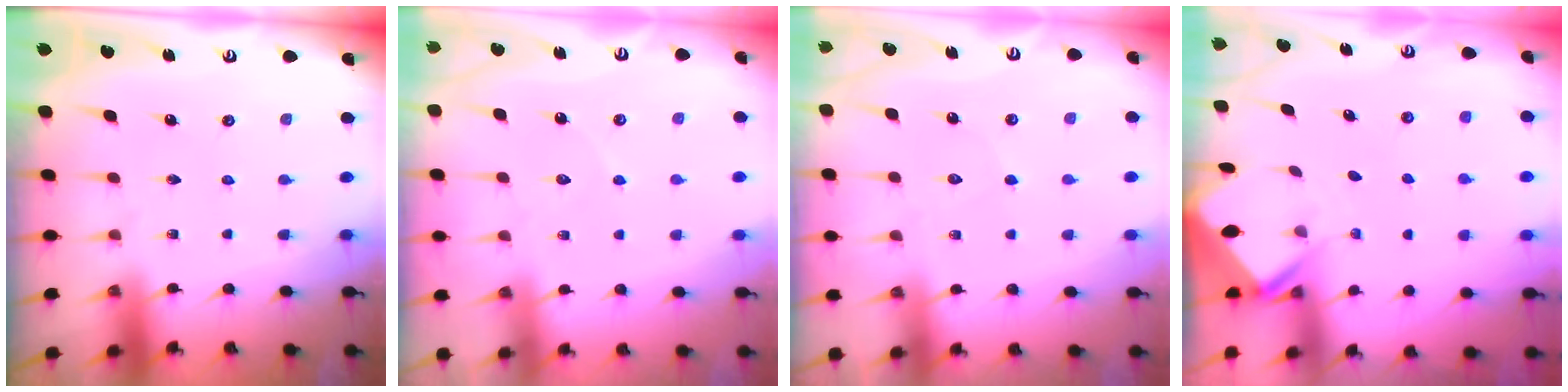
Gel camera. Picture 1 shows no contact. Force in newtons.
{"total": 5.8, "press": 5.8, "slide": 0.7}
{"total": 3.3, "press": 3.3, "slide": 0.3}
{"total": 2.4, "press": 2.4, "slide": 0.1}